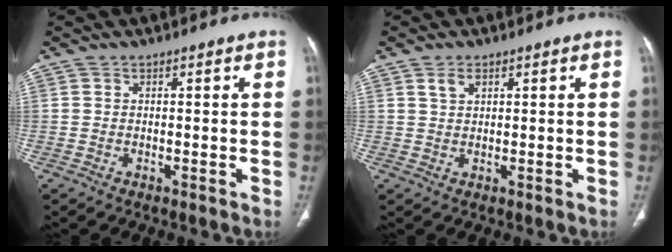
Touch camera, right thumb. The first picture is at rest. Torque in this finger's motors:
{"motor_torque": [-0.73, 0.59, 0.30, -0.09, 0.00]}